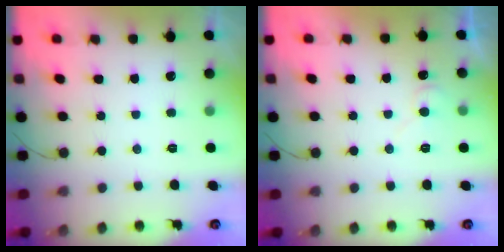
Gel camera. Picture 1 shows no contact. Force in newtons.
{"total": 6.0, "press": 6.0, "slide": 0.6}